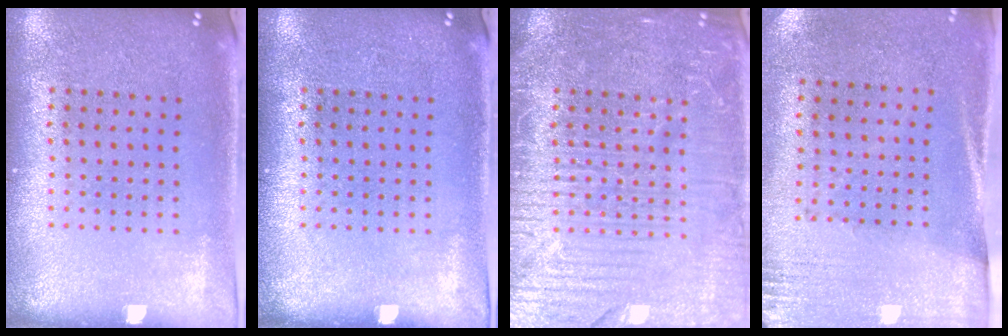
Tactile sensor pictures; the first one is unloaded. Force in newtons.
{"total": 0.0}
{"total": 7.2, "press": 7.2, "slide": 0.9}
{"total": 2.8, "press": 2.4, "slide": 1.4}